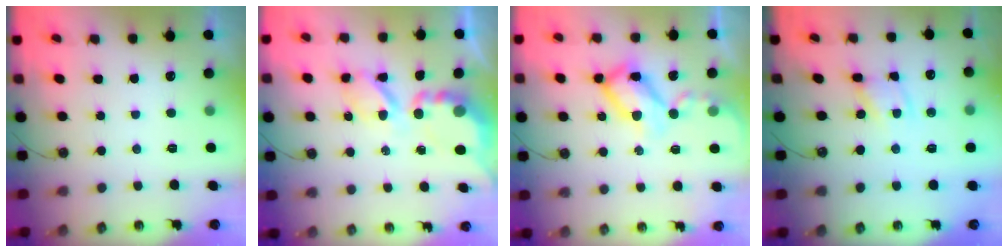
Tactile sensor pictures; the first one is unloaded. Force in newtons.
{"total": 8.5, "press": 8.4, "slide": 0.7}
{"total": 13.2, "press": 13.1, "slide": 1.3}
{"total": 4.1, "press": 4.1, "slide": 0.2}